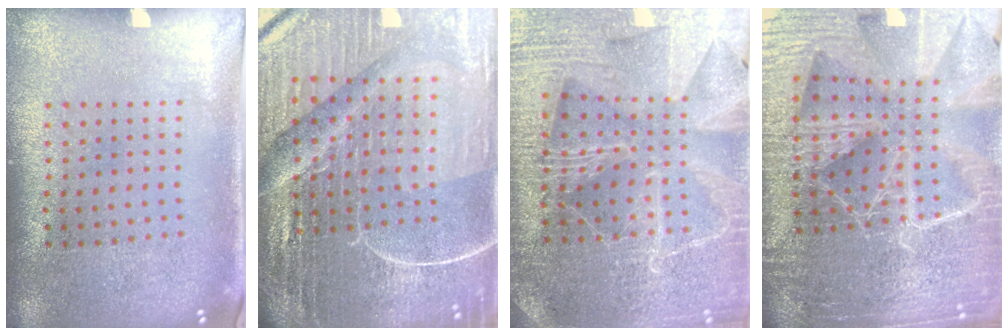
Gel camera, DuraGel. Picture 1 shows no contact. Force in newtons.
{"total": 6.9, "press": 6.0, "slide": 3.3}
{"total": 4.1, "press": 3.9, "slide": 1.4}
{"total": 6.0, "press": 5.2, "slide": 2.9}